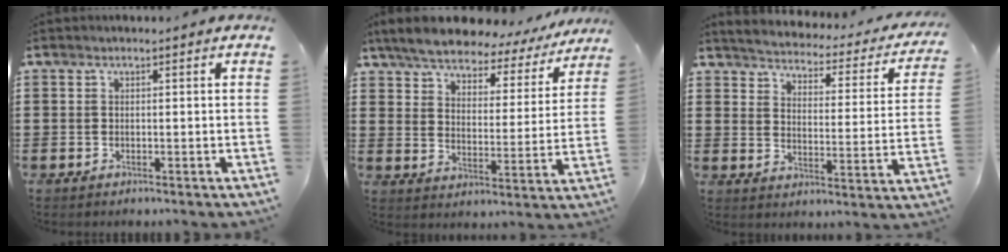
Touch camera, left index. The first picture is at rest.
{"total": 6.1, "force": [5.6, 1.3, 1.9], "torque": [-0.067, -0.031, 0.095]}
{"total": 2.6, "force": [2.5, -0.1, 0.2], "torque": [-0.027, -0.028, 0.032]}